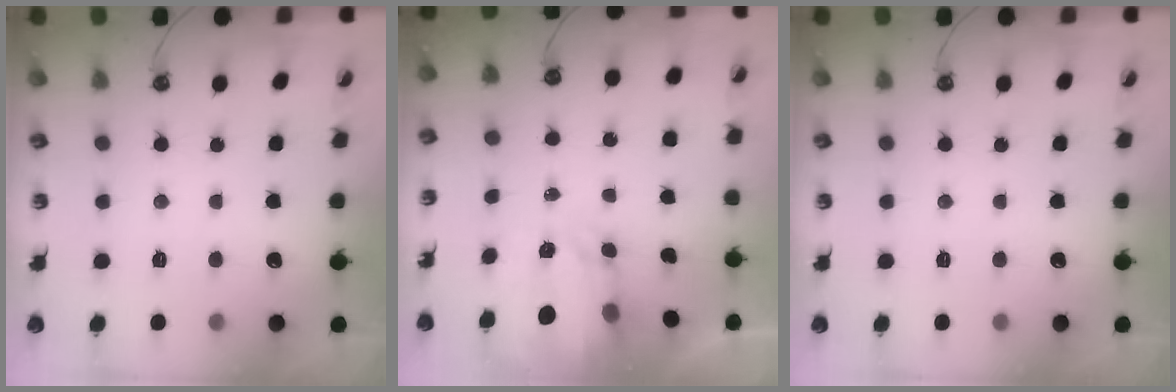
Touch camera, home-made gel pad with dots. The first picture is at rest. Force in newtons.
{"total": 3.6, "press": 3.5, "slide": 0.5}
{"total": 0.0}